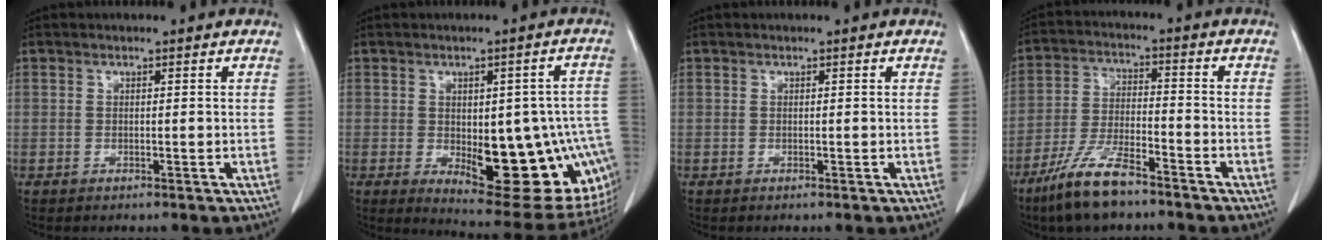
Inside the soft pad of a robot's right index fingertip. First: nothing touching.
{"total": 20.0, "force": [-4.7, 7.8, 17.7], "torque": [-0.152, 0.017, -0.036]}
{"total": 0.0}
{"total": 10.1, "force": [-7.4, 2.0, 6.6], "torque": [-0.139, -0.020, -0.143]}